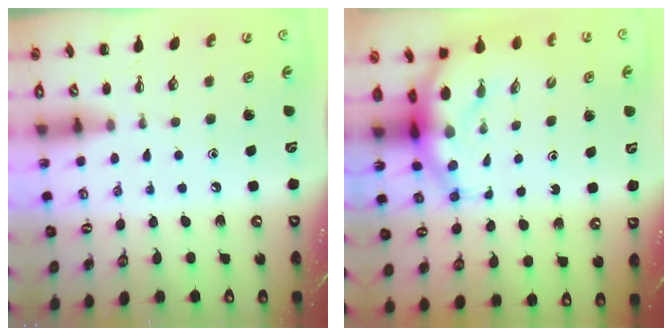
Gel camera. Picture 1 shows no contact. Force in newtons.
{"total": 8.4, "press": 8.0, "slide": 2.7}